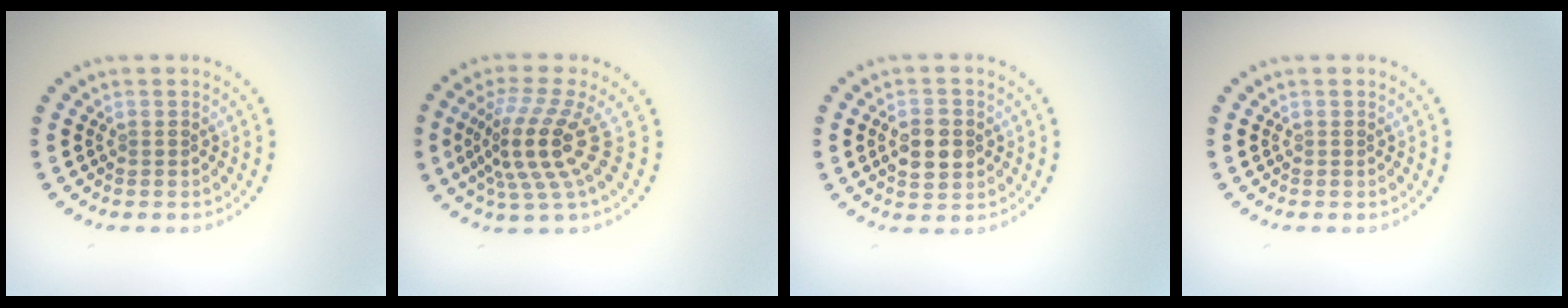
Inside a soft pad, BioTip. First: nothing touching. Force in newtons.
{"total": 5.2, "press": 3.6, "slide": 3.7}
{"total": 3.5, "press": 3.5, "slide": 0.2}
{"total": 0.0}